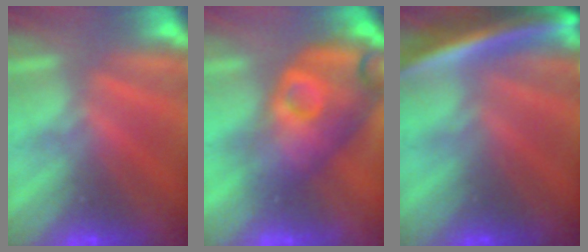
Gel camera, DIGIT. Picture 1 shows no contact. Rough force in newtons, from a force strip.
{"total": 4.2}
{"total": 7.1}